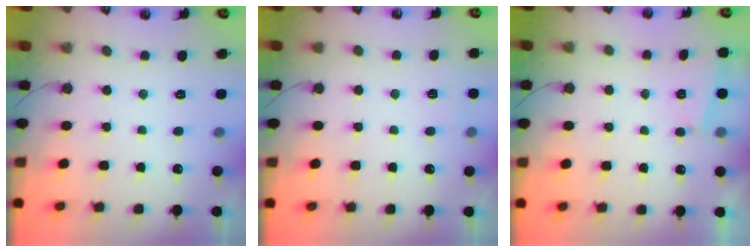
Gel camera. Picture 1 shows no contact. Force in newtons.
{"total": 3.2, "press": 3.1, "slide": 0.3}
{"total": 1.5, "press": 1.4, "slide": 0.5}